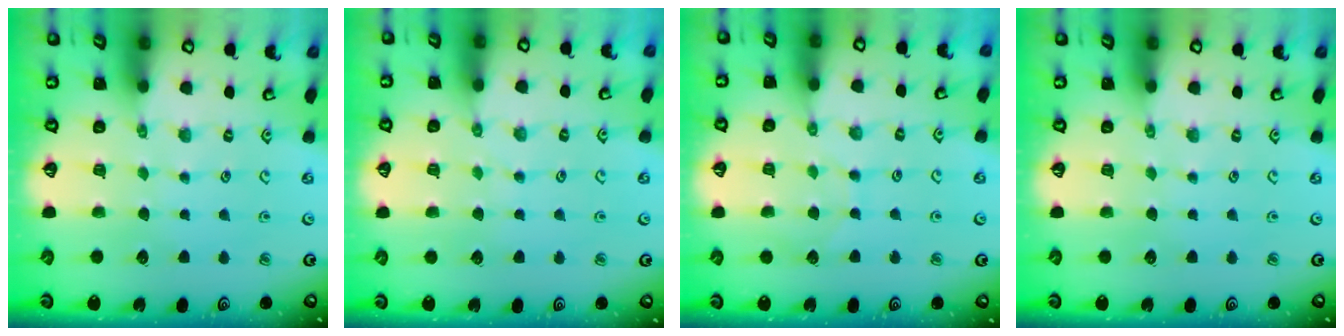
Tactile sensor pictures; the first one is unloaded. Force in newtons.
{"total": 2.7, "press": 2.7, "slide": 0.5}
{"total": 4.7, "press": 4.6, "slide": 0.6}
{"total": 0.0}